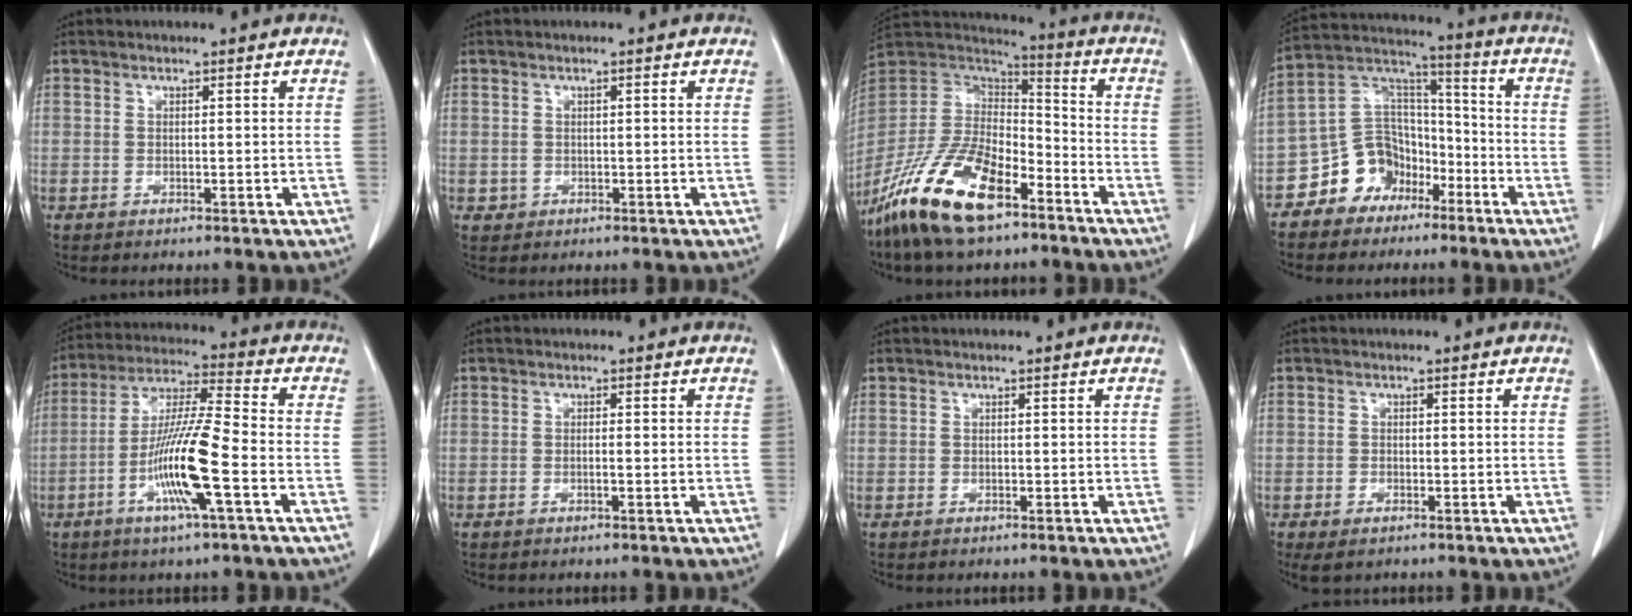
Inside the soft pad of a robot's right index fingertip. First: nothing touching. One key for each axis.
{"total": 1.0, "fx": 0.0, "fy": 1.0, "fz": 0.3, "tx": 0.000, "ty": 0.003, "tz": 0.003}
{"total": 18.9, "fx": -12.1, "fy": 6.8, "fz": 12.8, "tx": -0.274, "ty": -0.010, "tz": -0.231}
{"total": 10.7, "fx": -6.3, "fy": 8.1, "fz": 3.1, "tx": -0.061, "ty": 0.054, "tz": -0.113}
{"total": 13.0, "fx": -4.3, "fy": 0.1, "fz": 12.2, "tx": -0.241, "ty": -0.003, "tz": -0.084}
{"total": 0.5, "fx": -0.2, "fy": -0.1, "fz": 0.5, "tx": -0.008, "ty": 0.002, "tz": -0.001}
{"total": 0.0}
{"total": 2.8, "fx": -1.6, "fy": 1.2, "fz": 1.9, "tx": -0.038, "ty": -0.006, "tz": -0.020}